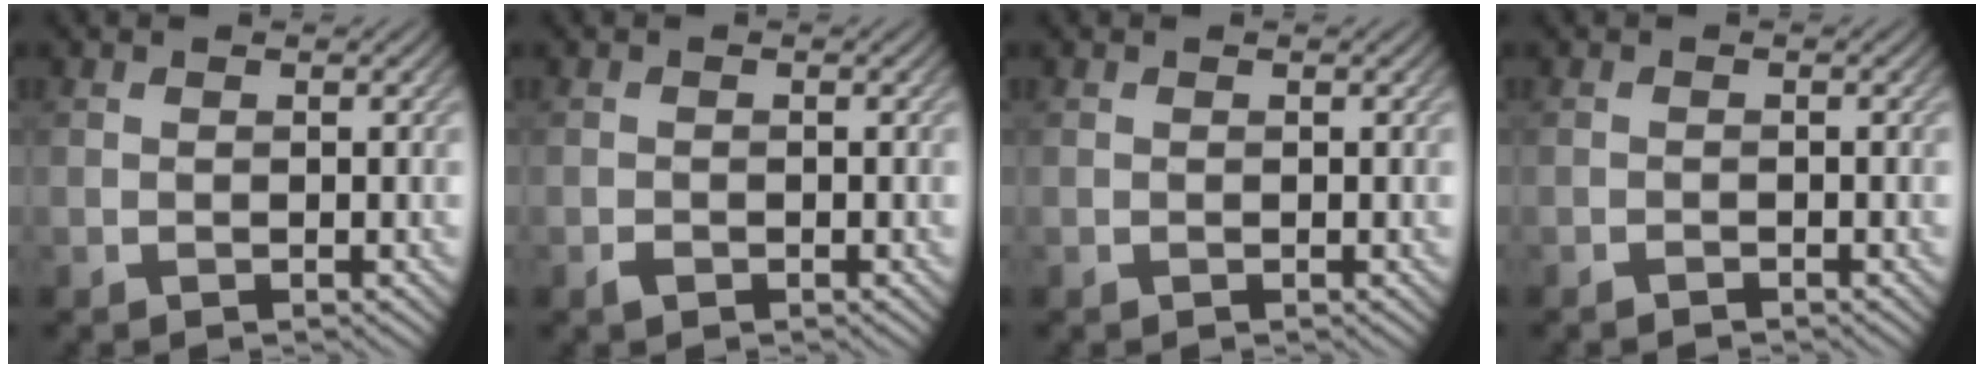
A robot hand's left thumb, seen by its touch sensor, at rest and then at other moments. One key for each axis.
{"total": 0.9, "fx": -0.6, "fy": 0.5, "fz": 0.4, "tx": -0.009, "ty": -0.002, "tz": -0.010}
{"total": 0.0}
{"total": 0.8, "fx": -0.8, "fy": 0.1, "fz": 0.2, "tx": -0.003, "ty": -0.002, "tz": -0.014}